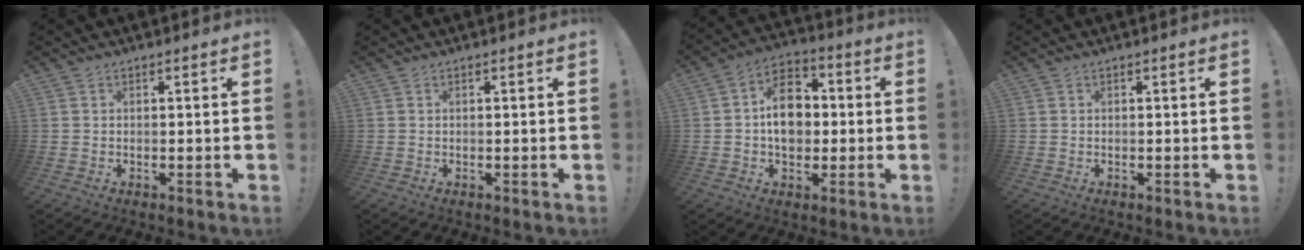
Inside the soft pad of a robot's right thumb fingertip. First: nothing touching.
{"total": 0.0}
{"total": 13.6, "force": [0.1, 10.4, 8.8], "torque": [-0.127, 0.016, 0.009]}
{"total": 0.0}